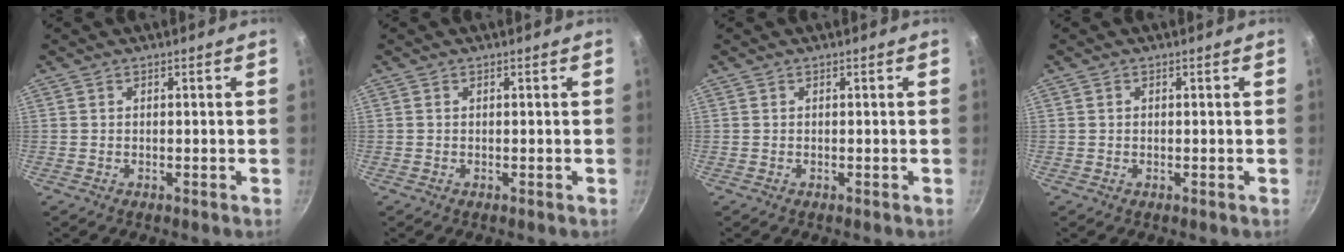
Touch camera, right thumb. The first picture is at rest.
{"total": 0.0}
{"total": 0.0}
{"total": 0.7, "force": [0.2, 0.6, 0.3], "torque": [-0.005, 0.004, 0.004]}